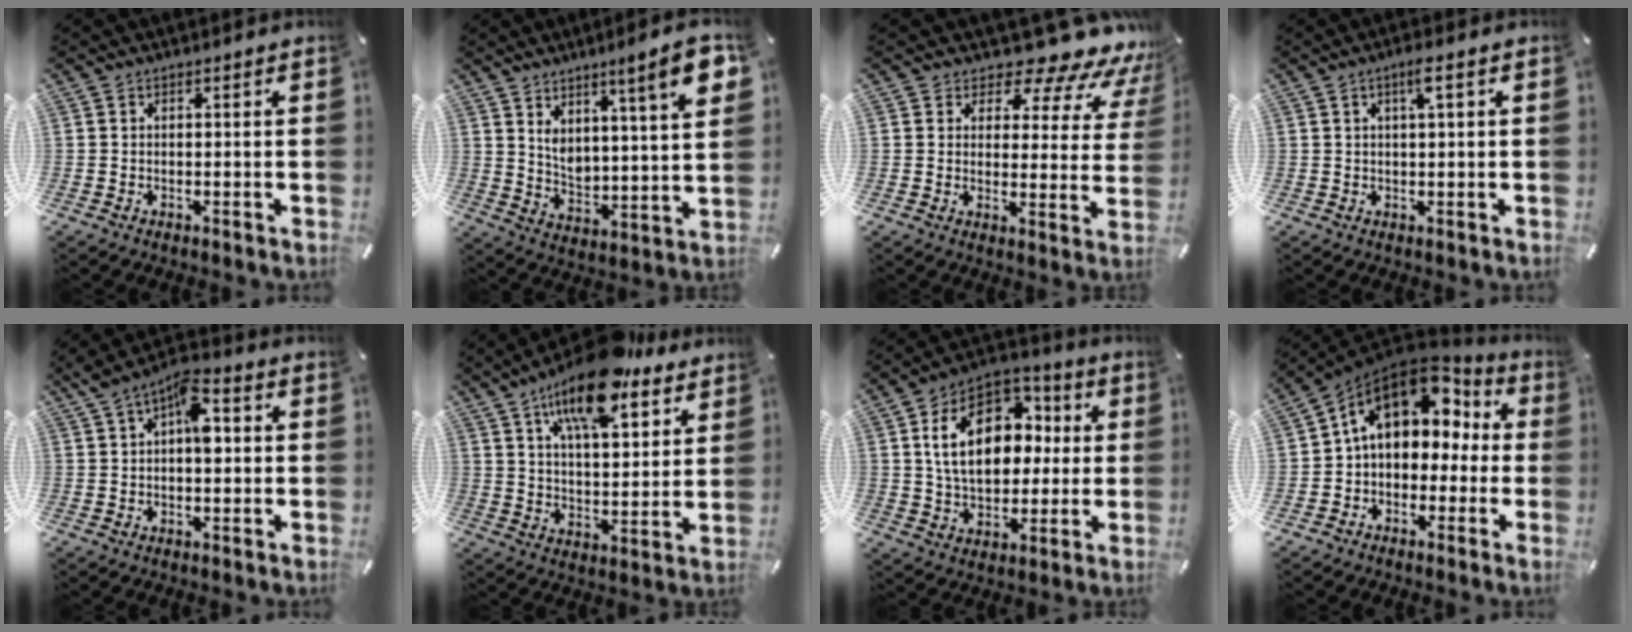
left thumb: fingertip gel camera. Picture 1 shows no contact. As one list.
[{"total": 11.9, "force": [8.0, 2.7, 8.4], "torque": [-0.133, -0.045, 0.129]}, {"total": 11.3, "force": [8.9, 4.7, 5.1], "torque": [-0.067, -0.075, 0.150]}, {"total": 3.5, "force": [1.5, 0.6, 3.1], "torque": [-0.063, 0.004, 0.023]}, {"total": 8.5, "force": [1.7, 4.7, 6.8], "torque": [-0.091, 0.003, 0.025]}, {"total": 16.9, "force": [11.9, 6.4, 10.2], "torque": [-0.173, -0.056, 0.201]}, {"total": 18.0, "force": [3.2, 13.0, 12.1], "torque": [-0.210, 0.004, 0.060]}, {"total": 13.0, "force": [4.6, 9.3, 7.8], "torque": [-0.127, -0.013, 0.083]}]